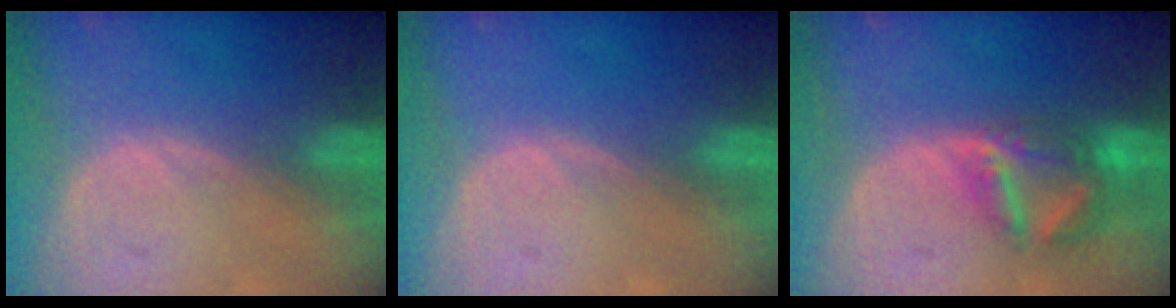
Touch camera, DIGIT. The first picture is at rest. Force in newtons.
{"total": 0.0}
{"total": 7.0, "press": 6.6, "slide": 2.3}